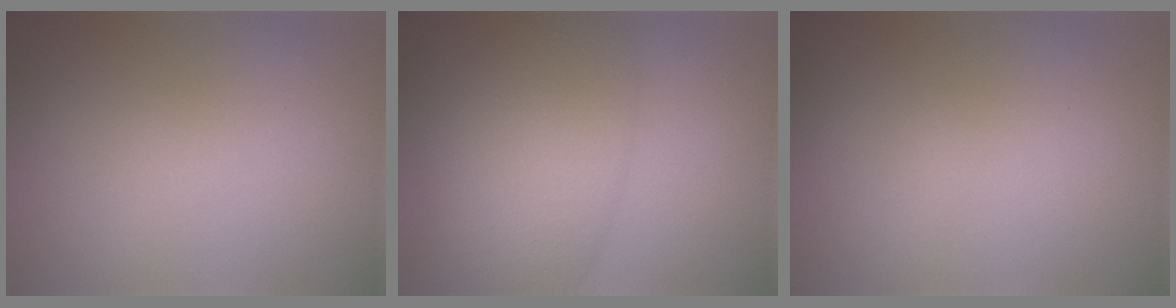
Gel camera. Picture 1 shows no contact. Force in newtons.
{"total": 7.4, "press": 7.4, "slide": 0.2}
{"total": 0.0}